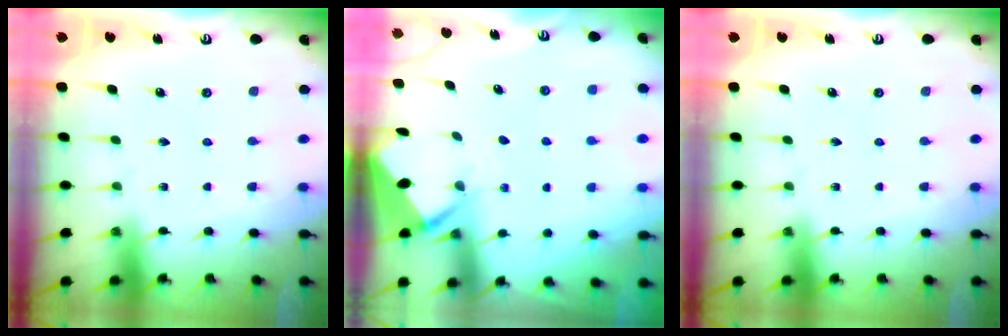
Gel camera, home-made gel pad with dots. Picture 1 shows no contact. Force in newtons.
{"total": 2.7, "press": 2.7, "slide": 0.3}
{"total": 0.0}